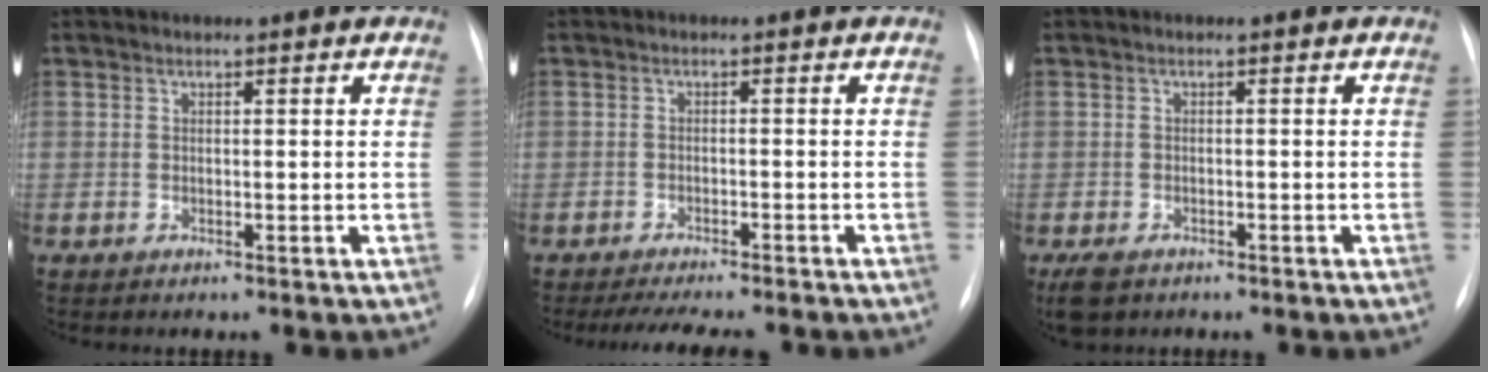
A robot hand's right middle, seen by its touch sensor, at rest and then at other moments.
{"total": 8.5, "force": [-7.4, 1.9, 3.7], "torque": [-0.049, -0.005, -0.104]}
{"total": 3.9, "force": [-2.7, 2.1, 1.8], "torque": [-0.042, -0.007, -0.040]}